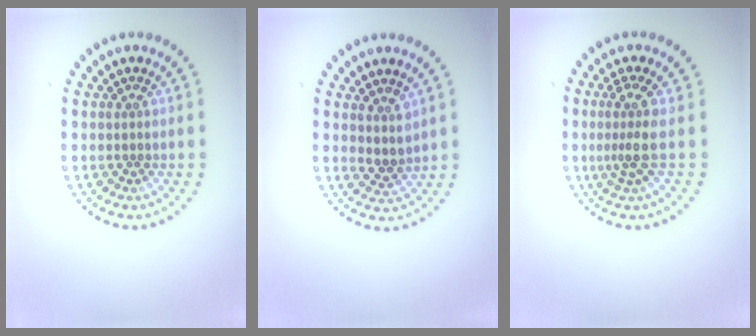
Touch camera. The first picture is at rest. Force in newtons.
{"total": 2.0, "press": 1.5, "slide": 1.3}
{"total": 2.5, "press": 1.8, "slide": 1.7}